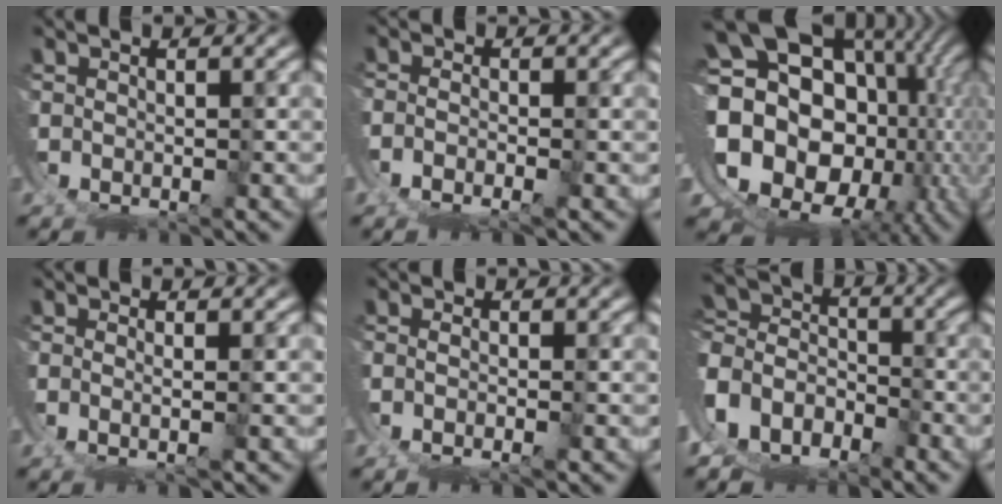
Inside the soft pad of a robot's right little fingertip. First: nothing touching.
{"total": 1.7, "force": [-0.9, -0.4, 1.4], "torque": [-0.024, -0.006, -0.011]}
{"total": 24.3, "force": [-1.7, 19.5, 14.4], "torque": [-0.273, -0.068, -0.023]}
{"total": 2.2, "force": [0.7, -1.6, 1.3], "torque": [-0.017, 0.001, 0.012]}
{"total": 1.6, "force": [-0.3, -0.6, 1.5], "torque": [-0.023, 0.000, -0.004]}
{"total": 12.2, "force": [-1.1, 11.5, 3.9], "torque": [-0.127, -0.042, -0.032]}